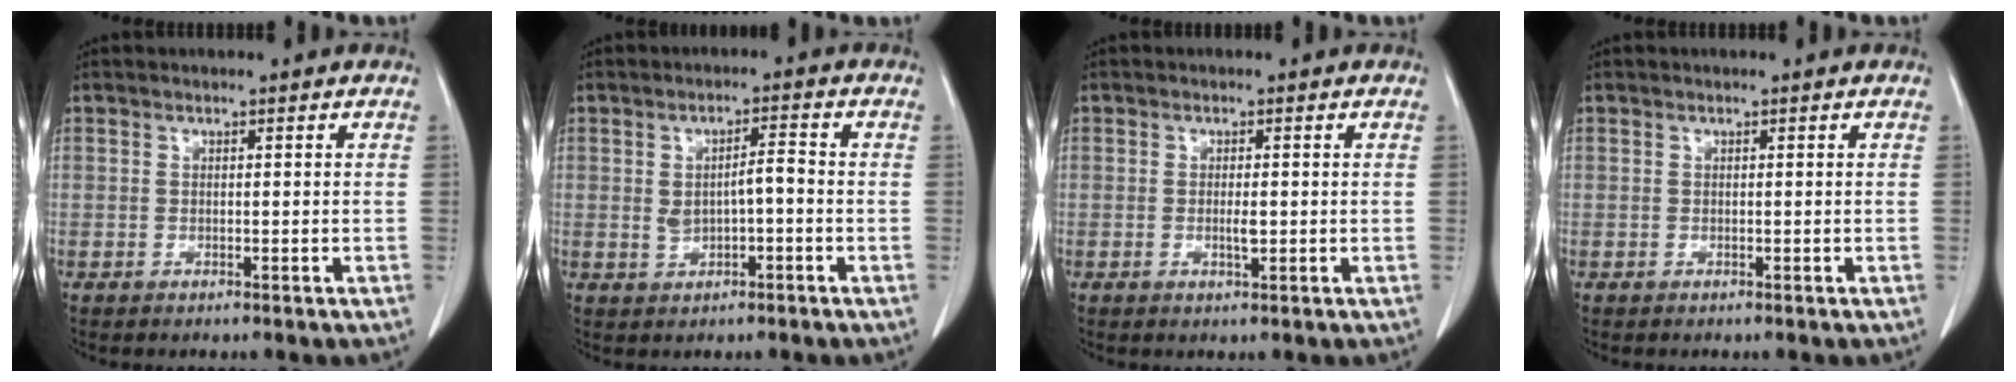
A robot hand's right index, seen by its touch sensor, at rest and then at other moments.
{"total": 4.1, "force": [-0.3, 1.2, 3.9], "torque": [-0.070, 0.012, 0.002]}
{"total": 1.8, "force": [-0.2, 0.3, 1.7], "torque": [-0.035, -0.002, -0.003]}
{"total": 0.0}